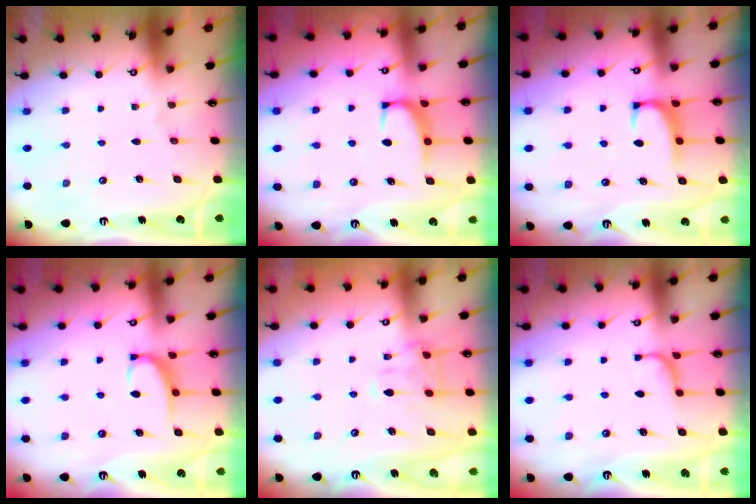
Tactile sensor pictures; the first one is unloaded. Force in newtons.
{"total": 2.9, "press": 2.8, "slide": 1.0}
{"total": 1.5, "press": 1.2, "slide": 0.8}
{"total": 2.9, "press": 2.7, "slide": 0.9}
{"total": 3.2, "press": 2.9, "slide": 1.4}
{"total": 1.9, "press": 1.8, "slide": 0.6}